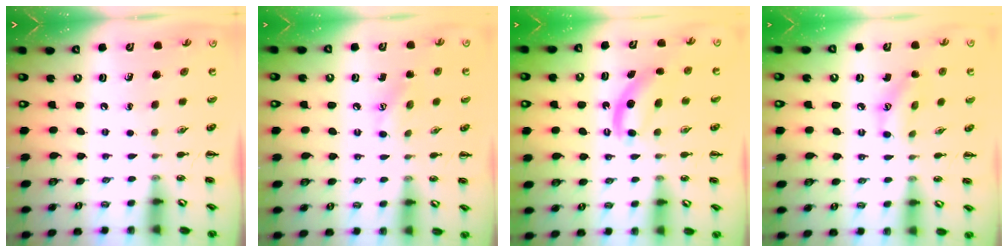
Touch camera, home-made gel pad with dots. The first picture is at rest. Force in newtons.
{"total": 6.4, "press": 6.2, "slide": 1.6}
{"total": 5.3, "press": 5.2, "slide": 1.1}
{"total": 7.8, "press": 7.7, "slide": 0.6}